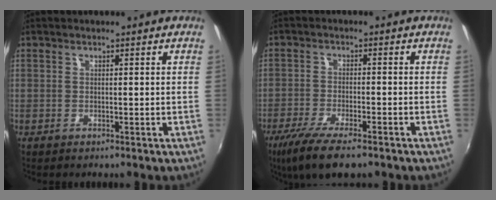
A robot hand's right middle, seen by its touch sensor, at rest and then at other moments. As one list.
[{"total": 10.7, "force": [-7.5, 2.6, 7.2], "torque": [-0.167, -0.036, -0.134]}]